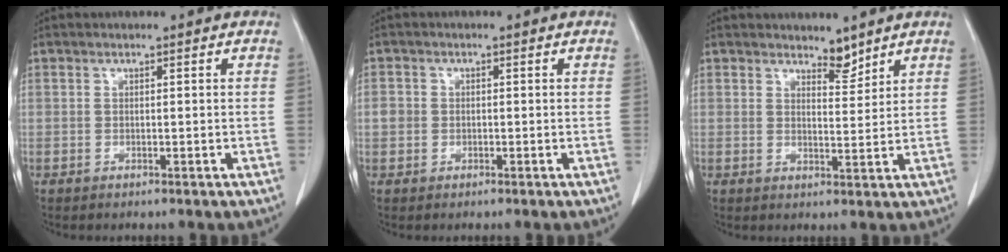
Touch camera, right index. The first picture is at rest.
{"total": 2.1, "force": [0.0, 1.9, 0.7], "torque": [-0.009, 0.011, 0.002]}
{"total": 2.9, "force": [2.7, 0.9, 0.8], "torque": [-0.009, -0.006, 0.045]}